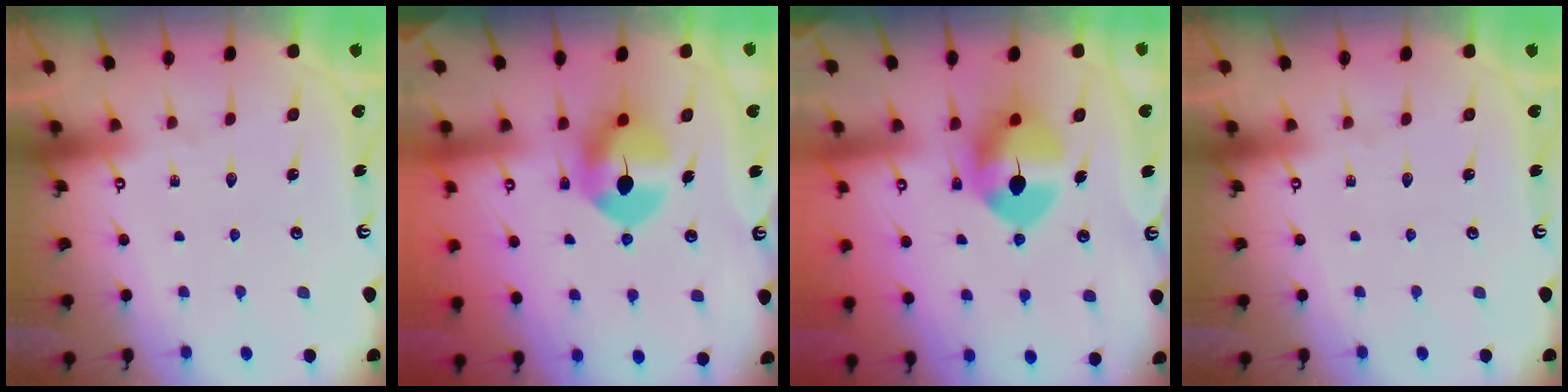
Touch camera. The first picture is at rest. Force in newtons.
{"total": 9.4, "press": 9.3, "slide": 1.3}
{"total": 10.4, "press": 10.3, "slide": 1.6}
{"total": 0.0}